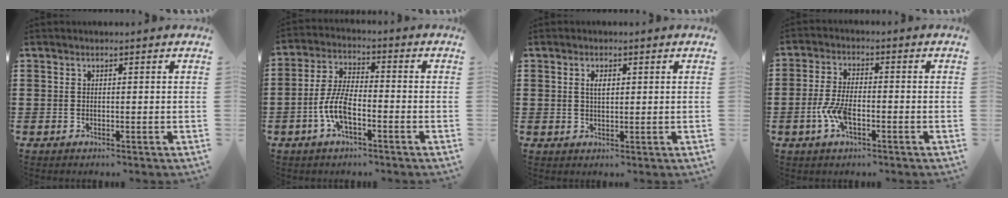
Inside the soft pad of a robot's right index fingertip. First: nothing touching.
{"total": 7.0, "force": [-2.6, 2.8, 5.9], "torque": [-0.140, -0.003, -0.056]}
{"total": 2.1, "force": [0.5, 0.9, 1.8], "torque": [-0.036, 0.006, 0.008]}
{"total": 5.6, "force": [-2.0, 2.4, 4.7], "torque": [-0.113, -0.006, -0.041]}